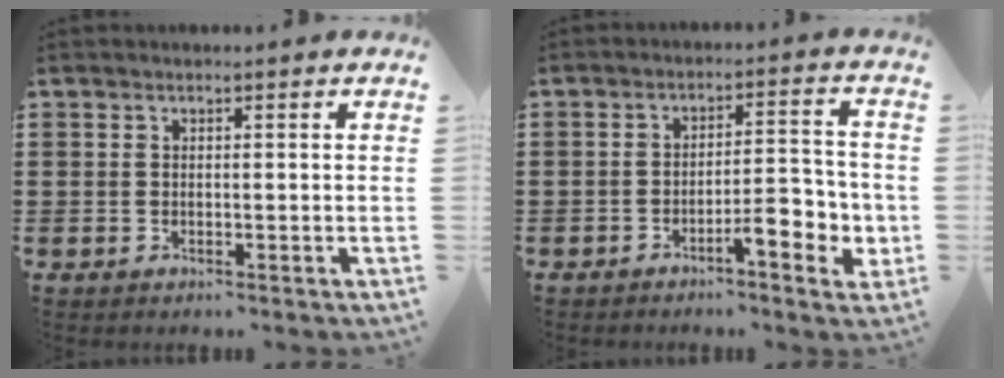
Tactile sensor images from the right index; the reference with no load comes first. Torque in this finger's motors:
{"motor_torque": [0.28, -0.07, 0.17, 0.07]}